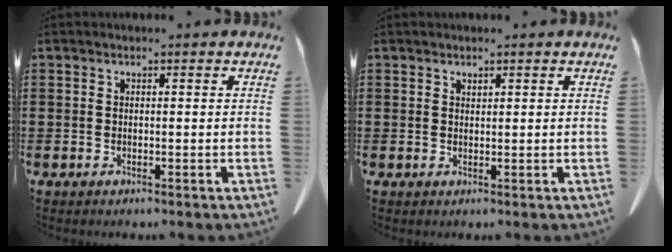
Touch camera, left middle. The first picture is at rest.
{"total": 0.8, "force": [0.7, 0.2, 0.1], "torque": [-0.005, 0.000, 0.014]}